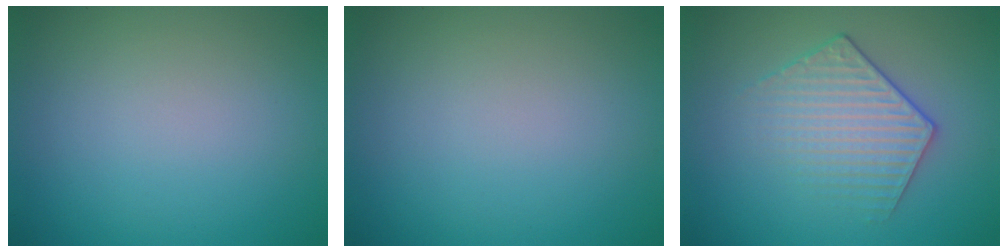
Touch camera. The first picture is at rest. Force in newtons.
{"total": 0.0}
{"total": 3.5, "press": 3.1, "slide": 1.5}